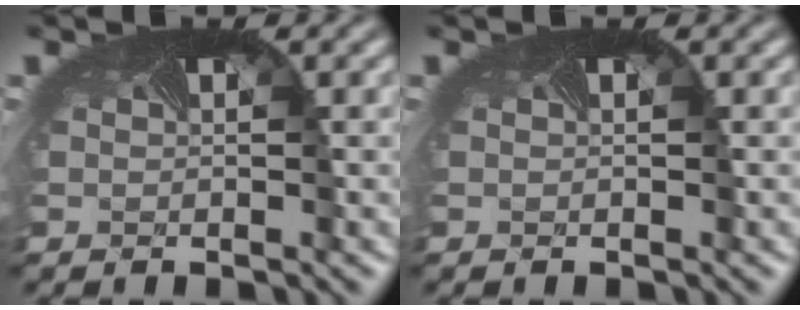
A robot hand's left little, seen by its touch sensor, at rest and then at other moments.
{"total": 0.0}